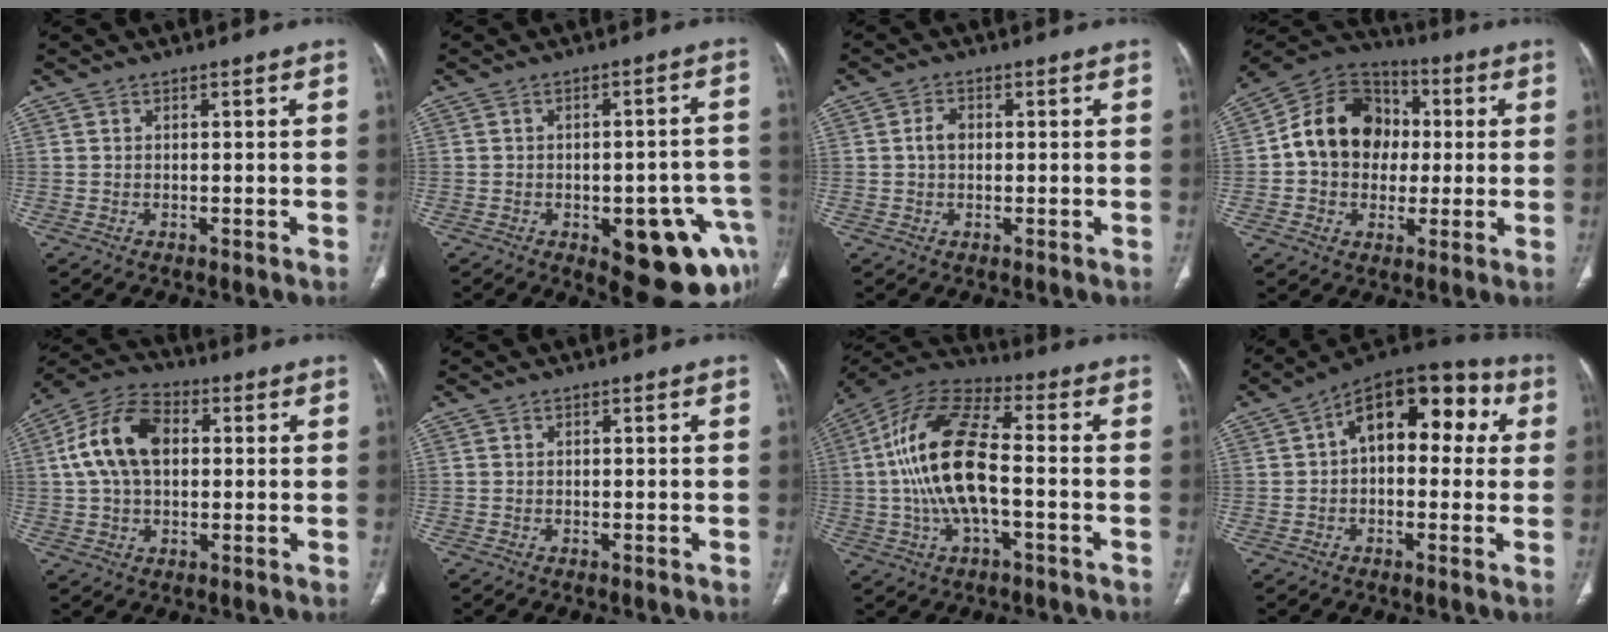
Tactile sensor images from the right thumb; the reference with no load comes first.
{"total": 16.0, "force": [-6.6, 7.2, 12.6], "torque": [-0.096, 0.033, -0.066]}
{"total": 2.6, "force": [0.2, 1.8, 1.8], "torque": [-0.032, 0.007, 0.000]}
{"total": 16.3, "force": [0.9, 13.3, 9.4], "torque": [-0.121, 0.028, 0.005]}
{"total": 13.4, "force": [2.2, 8.6, 10.1], "torque": [-0.187, 0.024, 0.031]}
{"total": 0.0}
{"total": 17.2, "force": [-1.2, 7.1, 15.6], "torque": [-0.321, 0.032, -0.027]}
{"total": 15.9, "force": [3.3, 9.4, 12.4], "torque": [-0.130, 0.045, 0.036]}